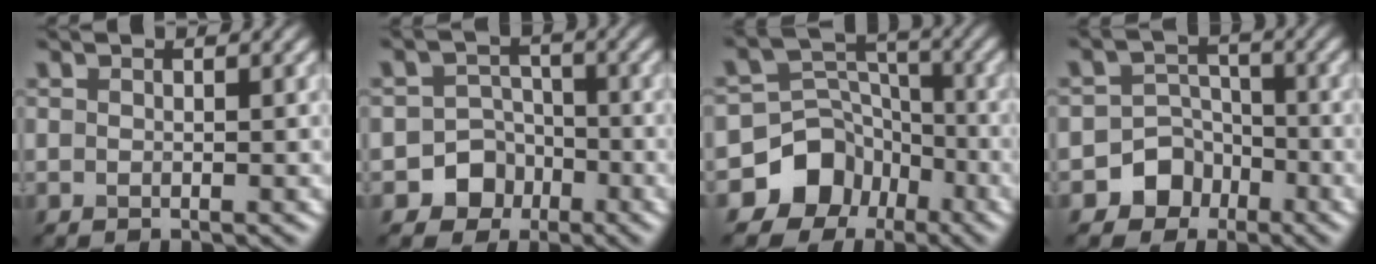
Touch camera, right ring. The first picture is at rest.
{"total": 5.2, "force": [-2.6, 4.4, 0.7], "torque": [0.025, -0.002, -0.063]}
{"total": 9.2, "force": [-5.4, 7.3, 1.4], "torque": [-0.007, 0.007, -0.113]}
{"total": 5.4, "force": [-3.0, 4.5, 0.7], "torque": [0.023, 0.000, -0.071]}